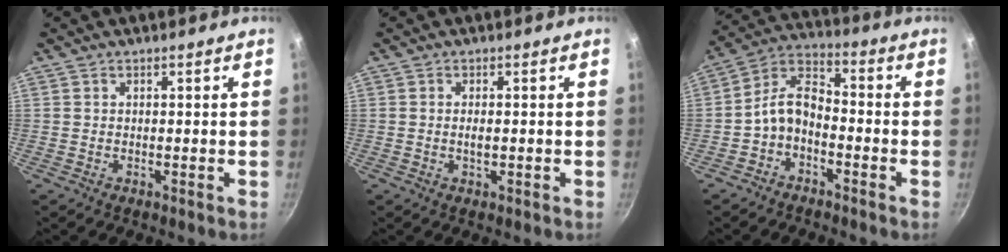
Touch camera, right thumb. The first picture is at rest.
{"total": 1.7, "force": [-0.2, 0.7, 1.6], "torque": [-0.031, 0.000, -0.004]}
{"total": 8.1, "force": [-3.2, 5.0, 5.5], "torque": [-0.098, 0.057, -0.072]}